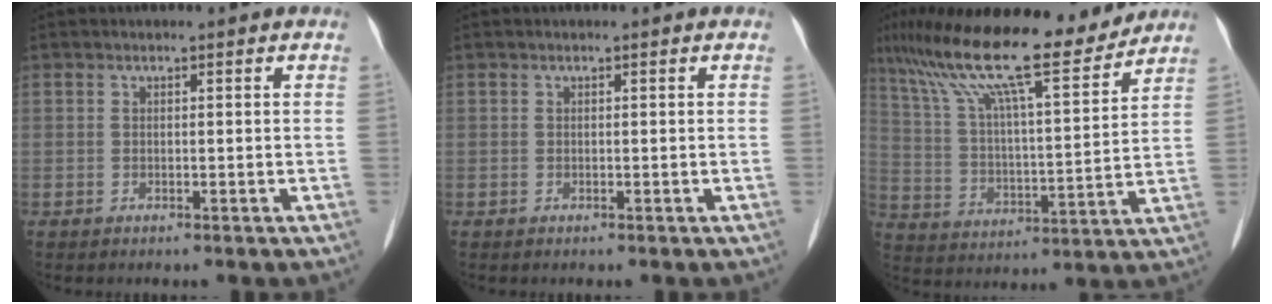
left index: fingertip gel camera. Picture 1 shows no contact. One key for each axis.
{"total": 0.0}
{"total": 19.7, "fx": 16.1, "fy": 2.2, "fz": 11.1, "tx": -0.200, "ty": 0.015, "tz": 0.271}